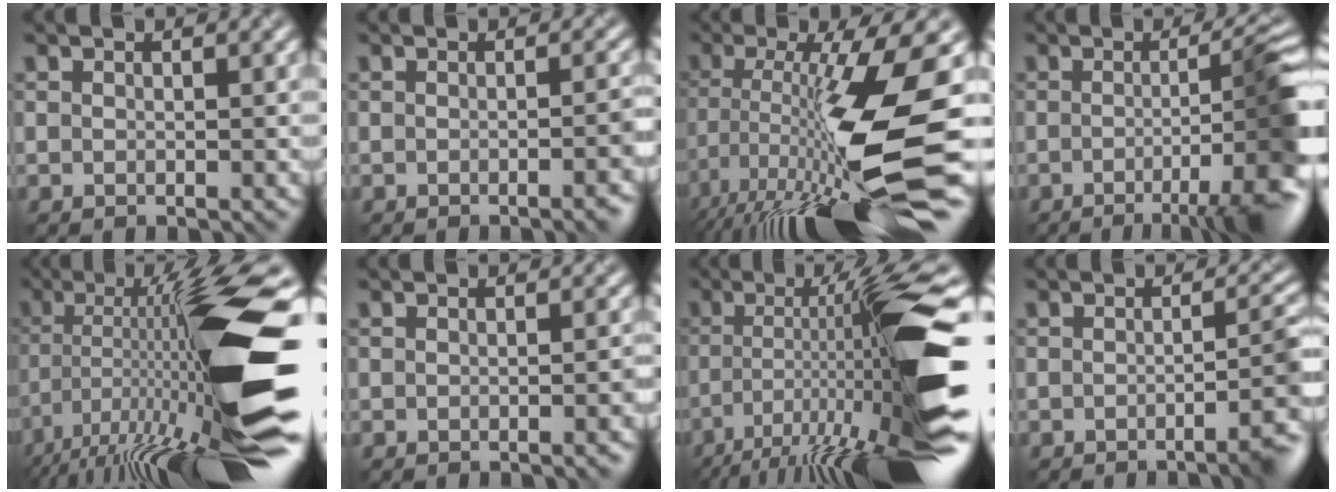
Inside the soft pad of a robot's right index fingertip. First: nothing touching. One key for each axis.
{"total": 2.8, "fx": -1.1, "fy": 0.8, "fz": 2.5, "tx": -0.018, "ty": 0.004, "tz": -0.018}
{"total": 15.2, "fx": -4.2, "fy": 3.5, "fz": 14.2, "tx": -0.254, "ty": -0.012, "tz": -0.064}
{"total": 10.0, "fx": -2.6, "fy": 2.3, "fz": 9.4, "tx": -0.107, "ty": -0.005, "tz": -0.036}
{"total": 18.0, "fx": -4.0, "fy": 3.0, "fz": 17.2, "tx": -0.288, "ty": 0.012, "tz": -0.070}
{"total": 1.5, "fx": -0.7, "fy": 0.4, "fz": 1.3, "tx": -0.011, "ty": 0.001, "tz": -0.009}
{"total": 15.6, "fx": -4.4, "fy": 2.2, "fz": 14.8, "tx": -0.233, "ty": 0.008, "tz": -0.071}
{"total": 4.8, "fx": -1.9, "fy": 1.0, "fz": 4.3, "tx": -0.041, "ty": 0.007, "tz": -0.032}